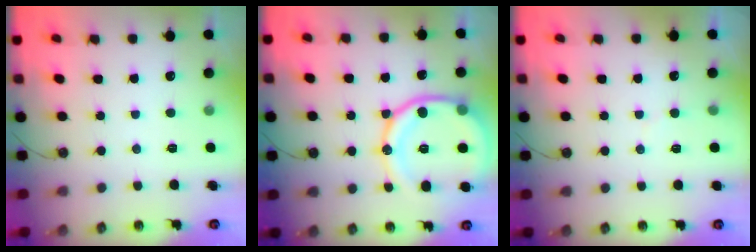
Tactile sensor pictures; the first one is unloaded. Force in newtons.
{"total": 17.3, "press": 17.3, "slide": 1.7}
{"total": 2.7, "press": 2.6, "slide": 0.3}